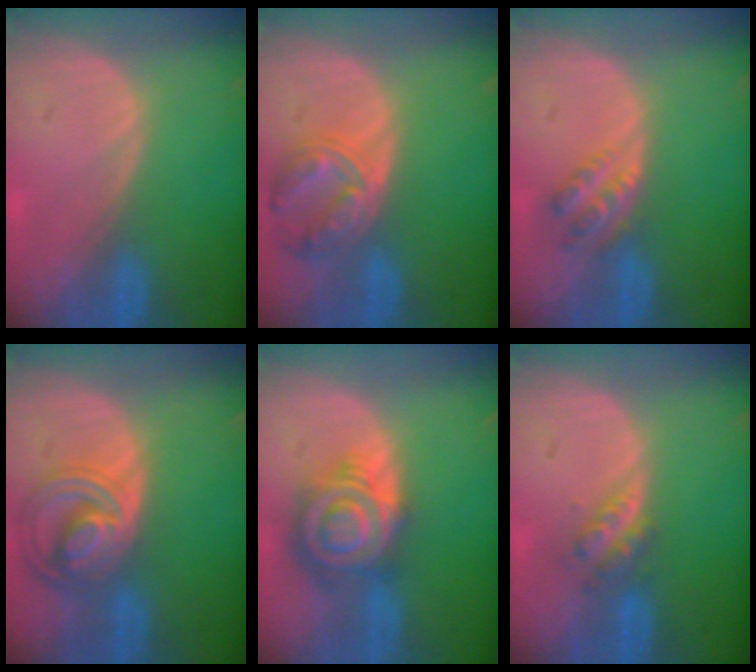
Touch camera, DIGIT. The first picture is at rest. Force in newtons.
{"total": 8.1, "press": 7.0, "slide": 4.0}
{"total": 4.5, "press": 3.8, "slide": 2.5}
{"total": 8.7, "press": 7.6, "slide": 4.3}
{"total": 9.3, "press": 9.2, "slide": 0.6}
{"total": 4.1, "press": 3.6, "slide": 2.1}